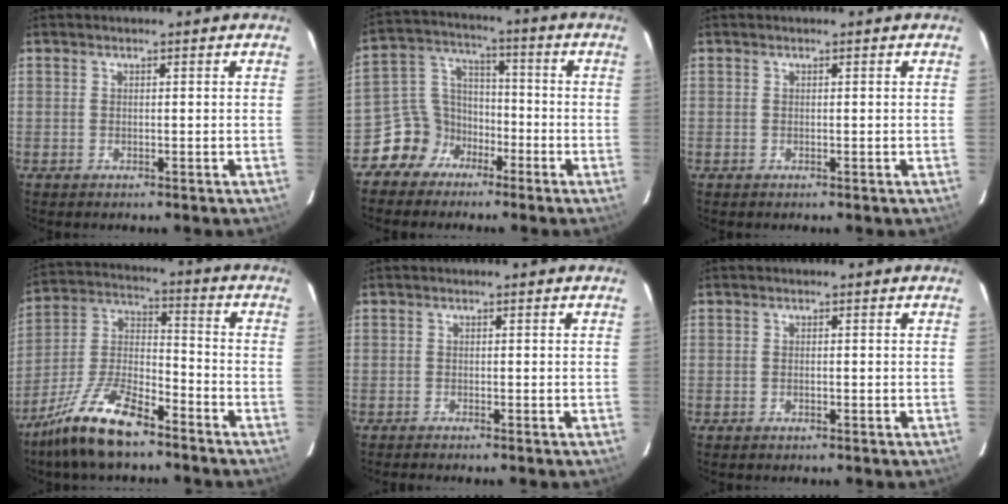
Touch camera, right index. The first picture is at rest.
{"total": 9.1, "force": [-5.9, 6.8, 1.3], "torque": [-0.039, 0.042, -0.114]}
{"total": 0.0}
{"total": 15.0, "force": [-10.6, 5.0, 9.4], "torque": [-0.202, 0.006, -0.201]}
{"total": 0.8, "force": [-0.8, 0.0, 0.3], "torque": [-0.010, -0.002, -0.014]}
{"total": 0.5, "force": [-0.2, 0.4, 0.3], "torque": [-0.007, 0.001, -0.002]}